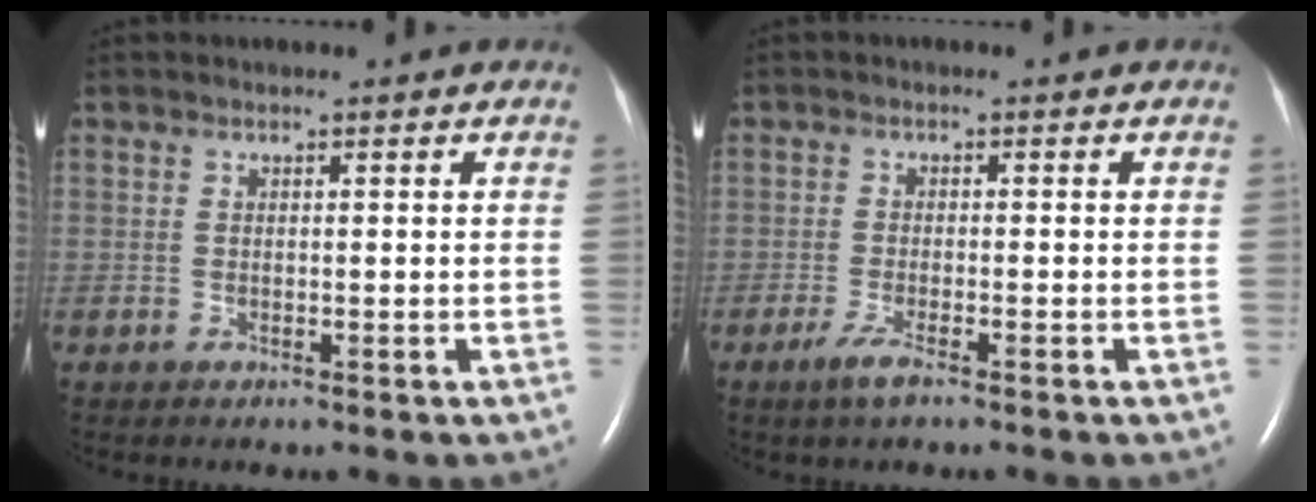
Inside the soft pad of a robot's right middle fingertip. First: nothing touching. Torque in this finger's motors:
{"motor_torque": [0.54, -0.48, 0.07, 0.07]}